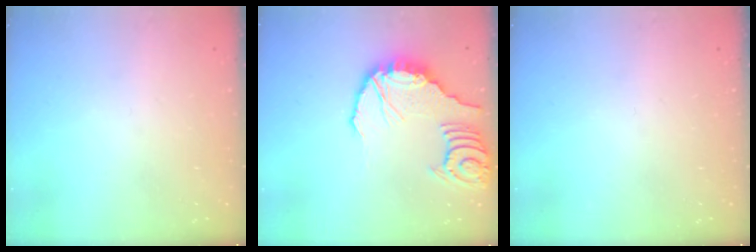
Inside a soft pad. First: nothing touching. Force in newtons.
{"total": 14.4, "press": 14.3, "slide": 1.8}
{"total": 0.0}